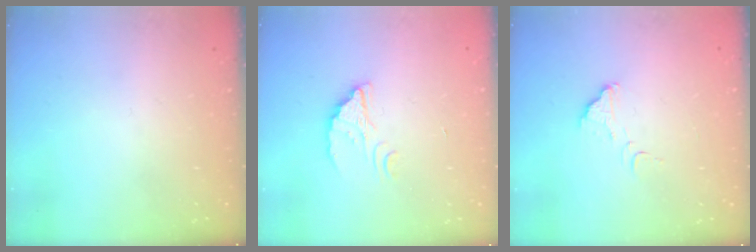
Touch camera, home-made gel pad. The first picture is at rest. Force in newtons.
{"total": 2.5, "press": 2.5, "slide": 0.1}
{"total": 2.9, "press": 2.9, "slide": 0.1}